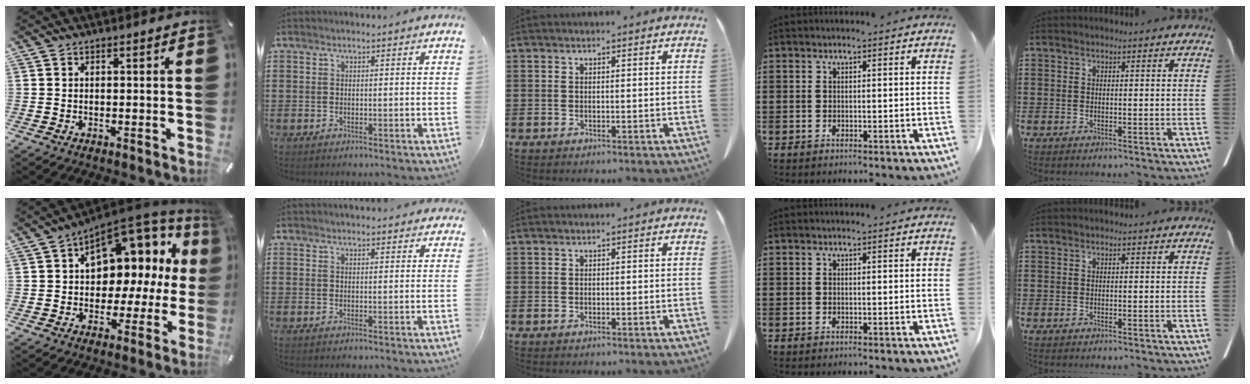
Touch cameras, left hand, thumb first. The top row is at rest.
{"thumb": {"total": 12.4, "force": [6.2, 8.3, 6.8], "torque": [-0.077, -0.067, 0.108]}, "index": {"total": 1.8, "force": [1.8, 0.2, 0.0], "torque": [-0.006, 0.002, 0.035]}}